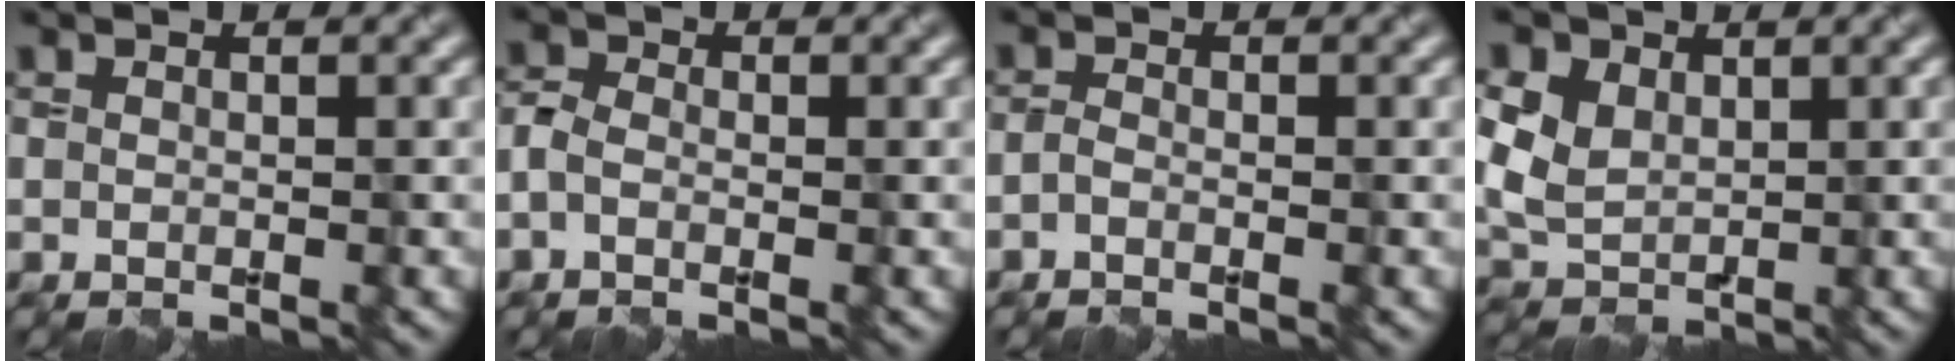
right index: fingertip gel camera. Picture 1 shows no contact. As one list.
[{"total": 1.9, "force": [-0.8, 1.3, 1.1], "torque": [-0.028, 0.002, -0.020]}, {"total": 0.9, "force": [-0.7, 0.3, 0.6], "torque": [-0.013, 0.003, -0.017]}, {"total": 4.6, "force": [1.2, 3.5, 2.8], "torque": [-0.076, 0.004, 0.022]}]